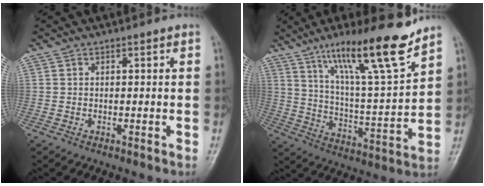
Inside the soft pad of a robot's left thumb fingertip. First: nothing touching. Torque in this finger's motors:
{"motor_torque": [0.39, 0.65, 1.51, -1.26, 0.17]}